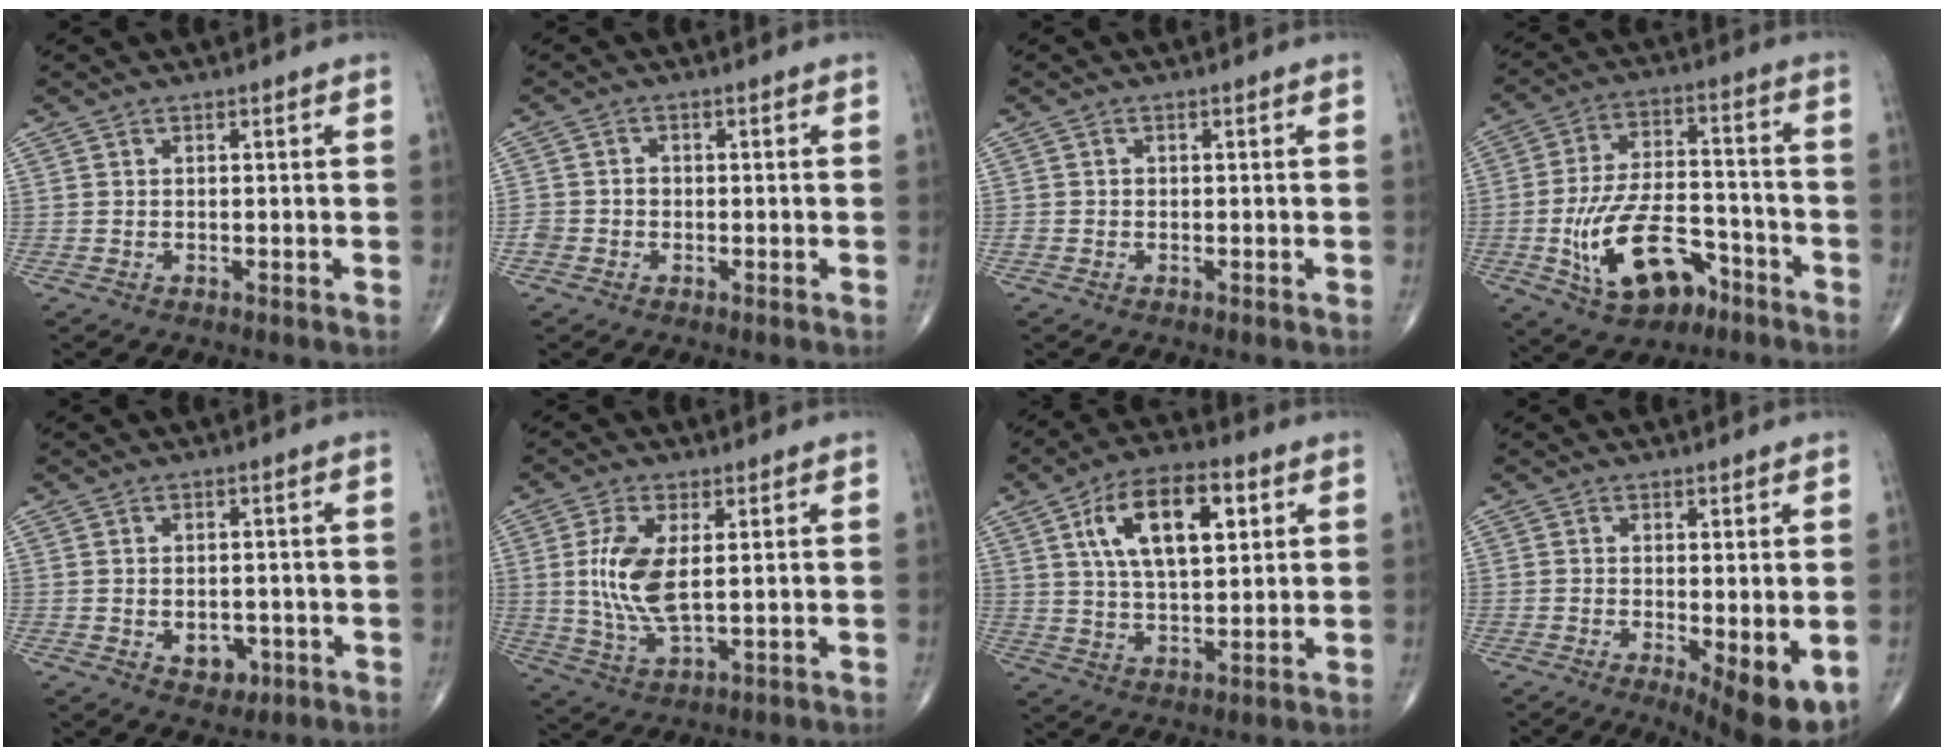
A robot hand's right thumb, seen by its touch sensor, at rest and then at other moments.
{"total": 2.5, "force": [-0.8, 2.3, 0.8], "torque": [-0.003, 0.014, -0.016]}
{"total": 0.8, "force": [-0.1, 0.8, 0.3], "torque": [0.001, 0.003, -0.002]}
{"total": 16.4, "force": [-7.1, 8.8, 11.9], "torque": [-0.197, 0.043, -0.112]}
{"total": 4.4, "force": [-1.2, 3.1, 2.9], "torque": [-0.022, 0.002, -0.006]}
{"total": 9.8, "force": [1.4, 4.2, 8.8], "torque": [-0.187, -0.014, 0.033]}
{"total": 14.9, "force": [5.1, 7.1, 12.1], "torque": [-0.189, -0.002, 0.086]}
{"total": 8.2, "force": [-1.8, 2.5, 7.6], "torque": [-0.103, -0.023, -0.022]}